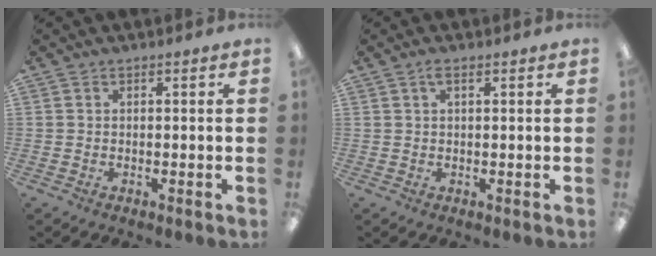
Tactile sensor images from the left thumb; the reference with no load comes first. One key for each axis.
{"total": 1.9, "fx": 0.9, "fy": 0.7, "fz": 1.5, "tx": -0.033, "ty": 0.005, "tz": 0.015}